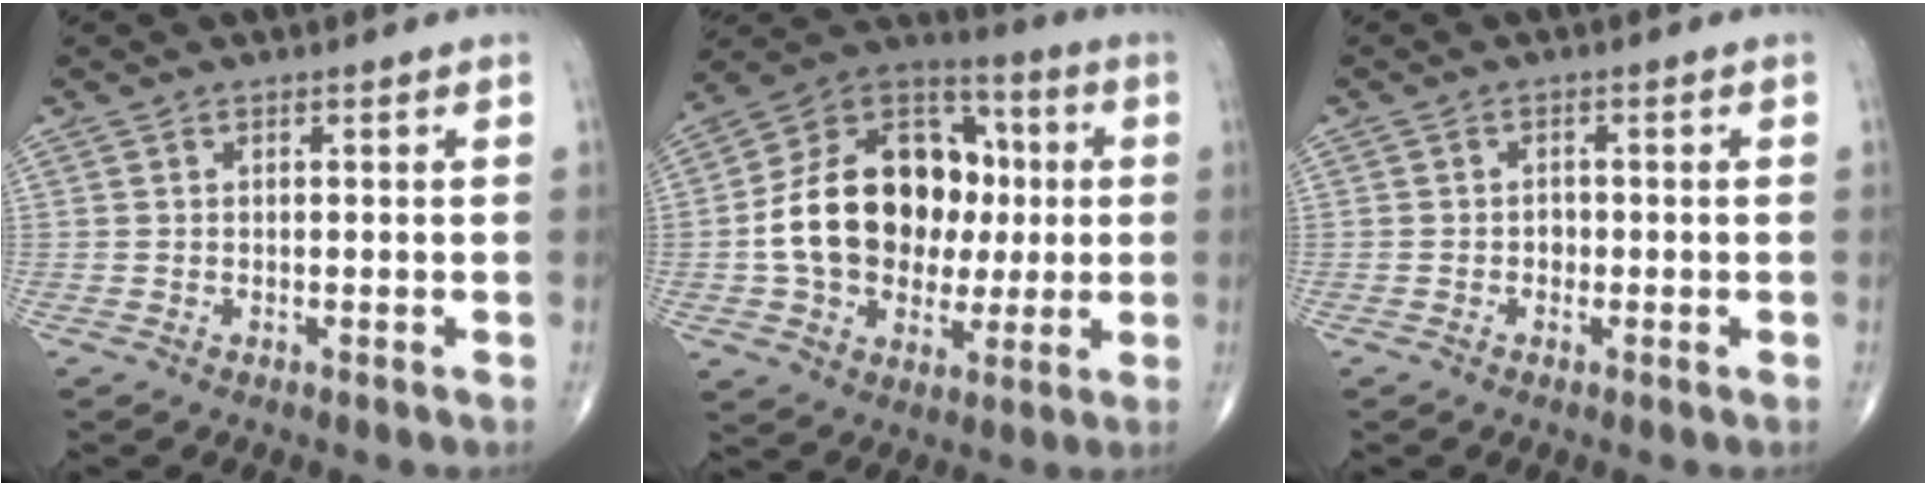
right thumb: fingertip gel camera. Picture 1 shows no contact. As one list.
[{"total": 22.5, "force": [0.3, 16.5, 15.4], "torque": [-0.227, 0.036, 0.012]}, {"total": 1.3, "force": [-0.3, 1.0, 0.6], "torque": [-0.002, 0.005, -0.007]}]